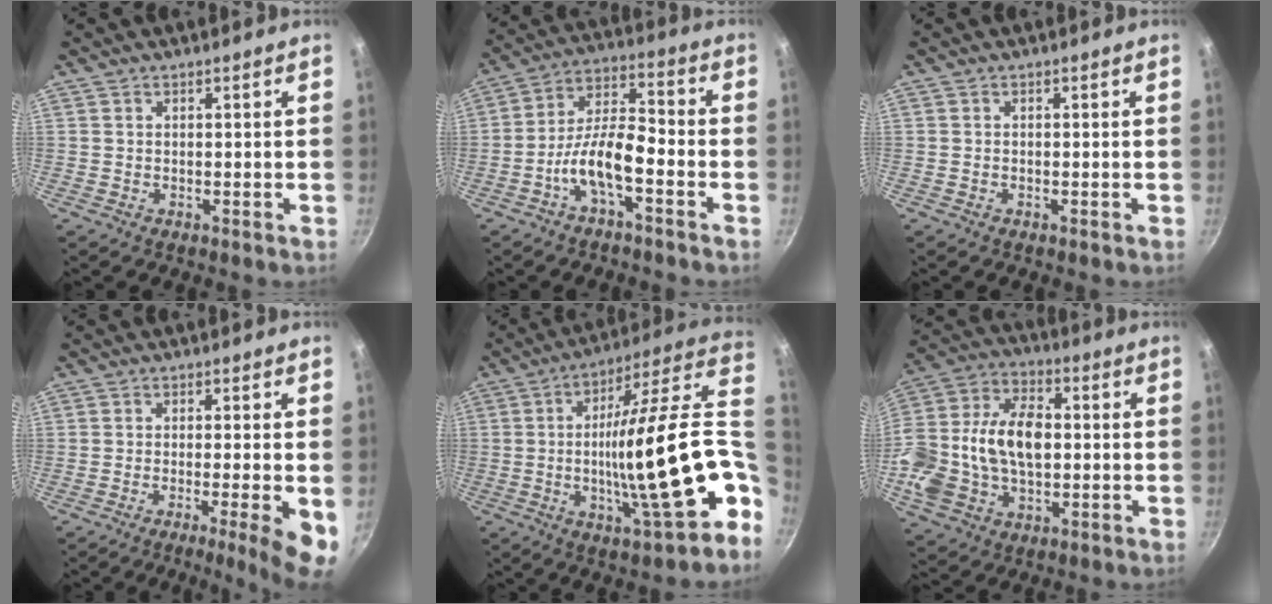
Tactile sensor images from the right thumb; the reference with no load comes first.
{"total": 10.1, "force": [-4.6, 3.6, 8.3], "torque": [-0.151, 0.047, -0.092]}
{"total": 0.0}
{"total": 8.3, "force": [-2.7, 0.9, 7.8], "torque": [-0.105, 0.004, -0.039]}
{"total": 26.3, "force": [-3.4, 5.5, 25.5], "torque": [-0.368, 0.015, -0.057]}
{"total": 21.3, "force": [-0.5, 14.3, 15.9], "torque": [-0.303, 0.039, -0.012]}